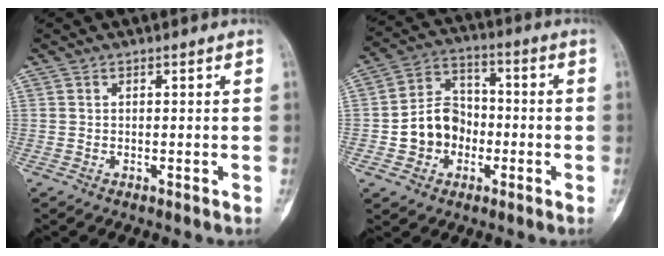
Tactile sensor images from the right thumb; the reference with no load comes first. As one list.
[{"total": 10.3, "force": [-2.3, 8.7, 5.2], "torque": [-0.058, 0.037, -0.046]}]